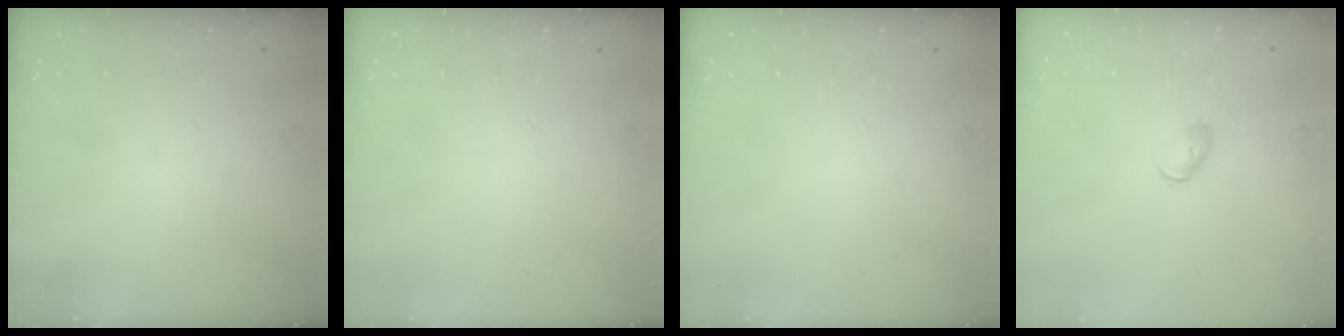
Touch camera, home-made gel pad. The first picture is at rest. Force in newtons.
{"total": 0.0}
{"total": 0.0}
{"total": 4.6, "press": 4.5, "slide": 1.1}